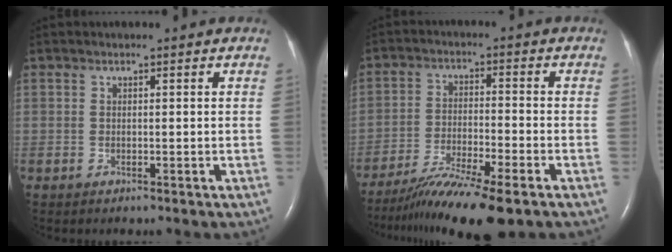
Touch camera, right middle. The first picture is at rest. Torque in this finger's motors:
{"motor_torque": [1.10, -1.04, 0.38, 0.07]}